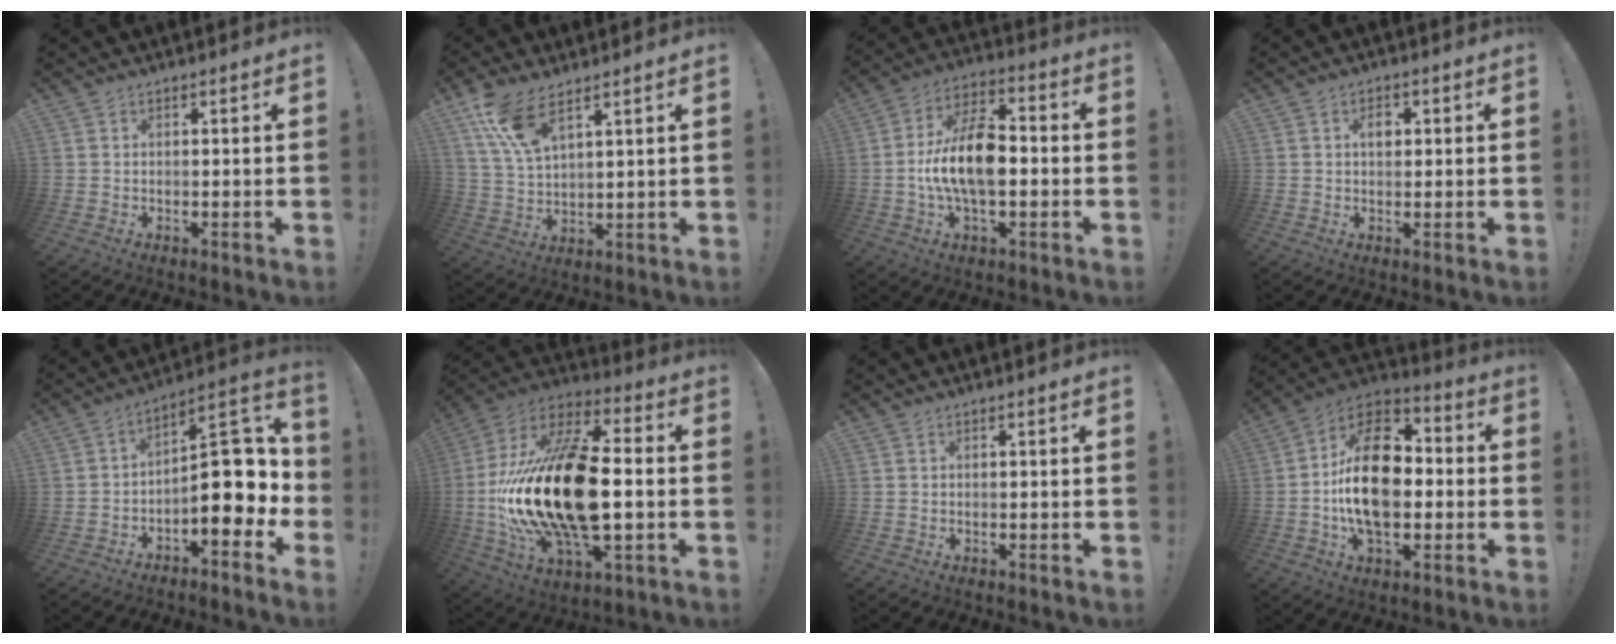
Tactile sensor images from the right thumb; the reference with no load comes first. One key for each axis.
{"total": 10.4, "fx": 7.2, "fy": 3.8, "fz": 6.5, "tx": -0.123, "ty": -0.030, "tz": 0.137}
{"total": 15.6, "fx": -1.9, "fy": 8.3, "fz": 13.1, "tx": -0.247, "ty": 0.008, "tz": -0.036}
{"total": 3.3, "fx": 0.8, "fy": 2.2, "fz": 2.3, "tx": -0.027, "ty": -0.001, "tz": 0.007}
{"total": 16.3, "fx": -2.2, "fy": 7.2, "fz": 14.5, "tx": -0.187, "ty": 0.015, "tz": -0.029}
{"total": 30.4, "fx": -1.7, "fy": 15.0, "fz": 26.4, "tx": -0.505, "ty": 0.013, "tz": -0.021}
{"total": 0.0}
{"total": 22.7, "fx": -0.6, "fy": 14.1, "fz": 17.8, "tx": -0.306, "ty": 0.016, "tz": -0.010}